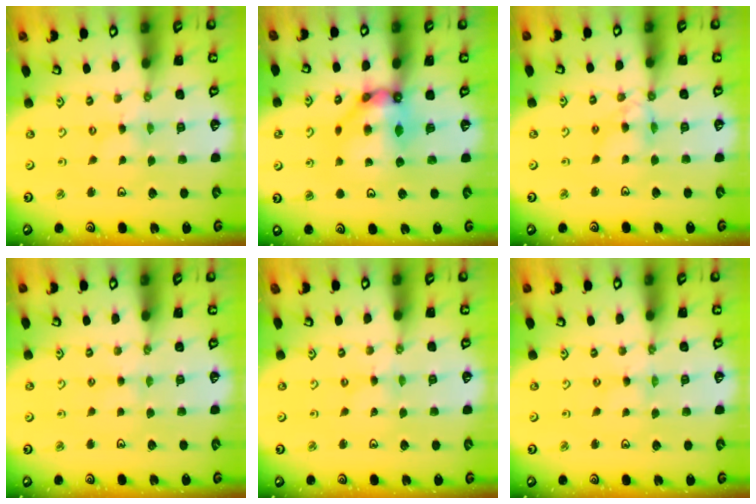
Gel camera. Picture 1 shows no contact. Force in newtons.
{"total": 9.0, "press": 8.9, "slide": 0.6}
{"total": 7.9, "press": 7.9, "slide": 0.6}
{"total": 2.6, "press": 2.6, "slide": 0.5}
{"total": 0.0}
{"total": 0.0}